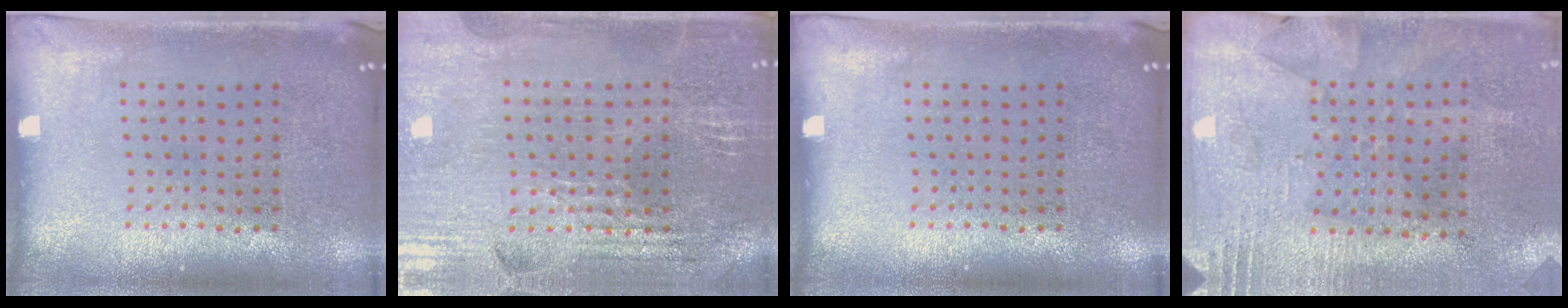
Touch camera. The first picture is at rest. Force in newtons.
{"total": 2.9, "press": 2.8, "slide": 0.5}
{"total": 0.0}
{"total": 2.7, "press": 2.2, "slide": 1.5}